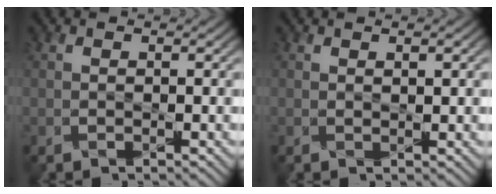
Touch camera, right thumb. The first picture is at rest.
{"total": 1.2, "force": [0.5, 0.1, 1.0], "torque": [-0.017, 0.001, 0.010]}